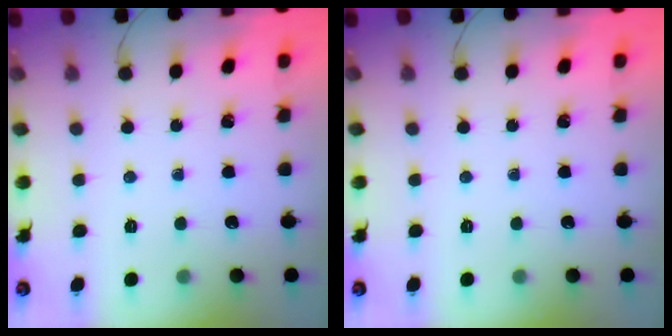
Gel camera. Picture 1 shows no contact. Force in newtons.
{"total": 0.0}